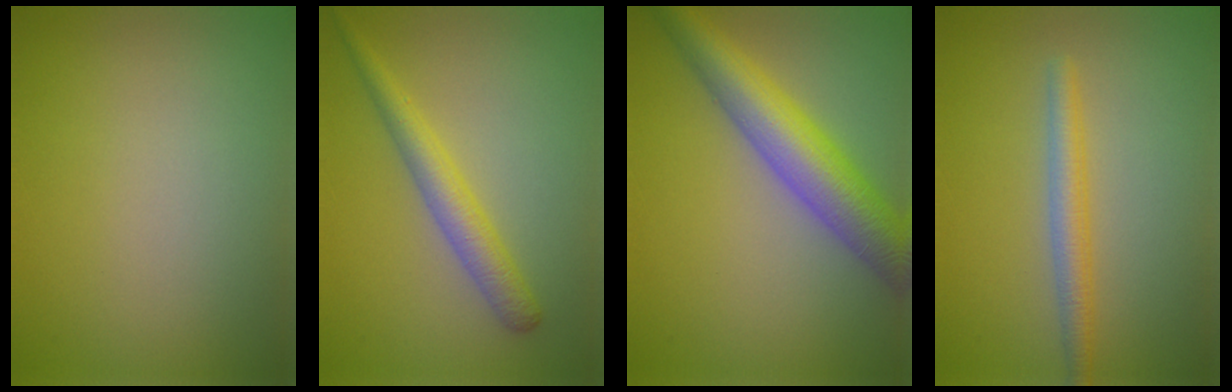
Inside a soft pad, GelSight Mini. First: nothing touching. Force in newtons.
{"total": 3.3, "press": 3.3, "slide": 0.1}
{"total": 7.4, "press": 7.4, "slide": 0.3}
{"total": 2.6, "press": 2.6, "slide": 0.2}